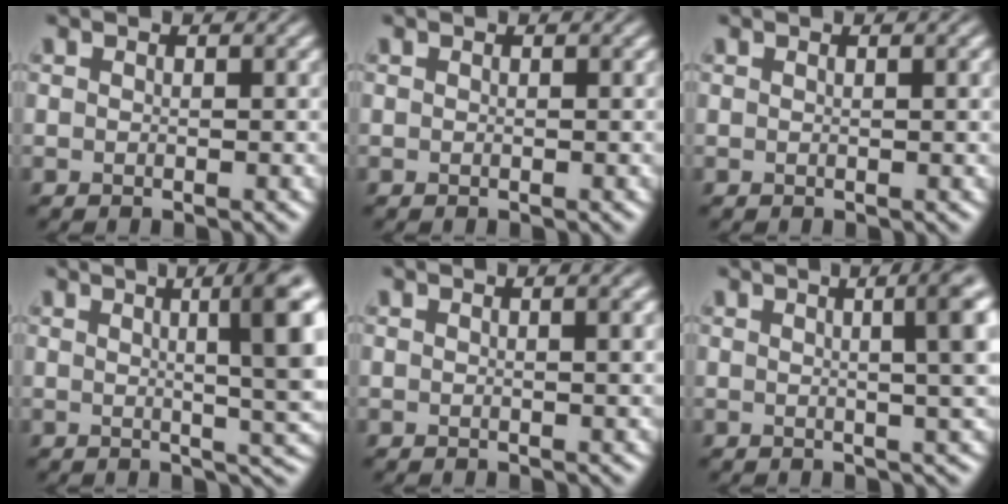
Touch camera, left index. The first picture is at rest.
{"total": 0.0}
{"total": 1.5, "force": [0.5, 0.4, 1.3], "torque": [-0.015, 0.003, 0.001]}
{"total": 9.0, "force": [2.1, 1.8, 8.6], "torque": [-0.083, 0.014, 0.030]}
{"total": 2.8, "force": [1.0, 1.0, 2.5], "torque": [-0.017, 0.007, 0.003]}
{"total": 7.3, "force": [1.9, 2.2, 6.7], "torque": [-0.035, 0.027, 0.016]}